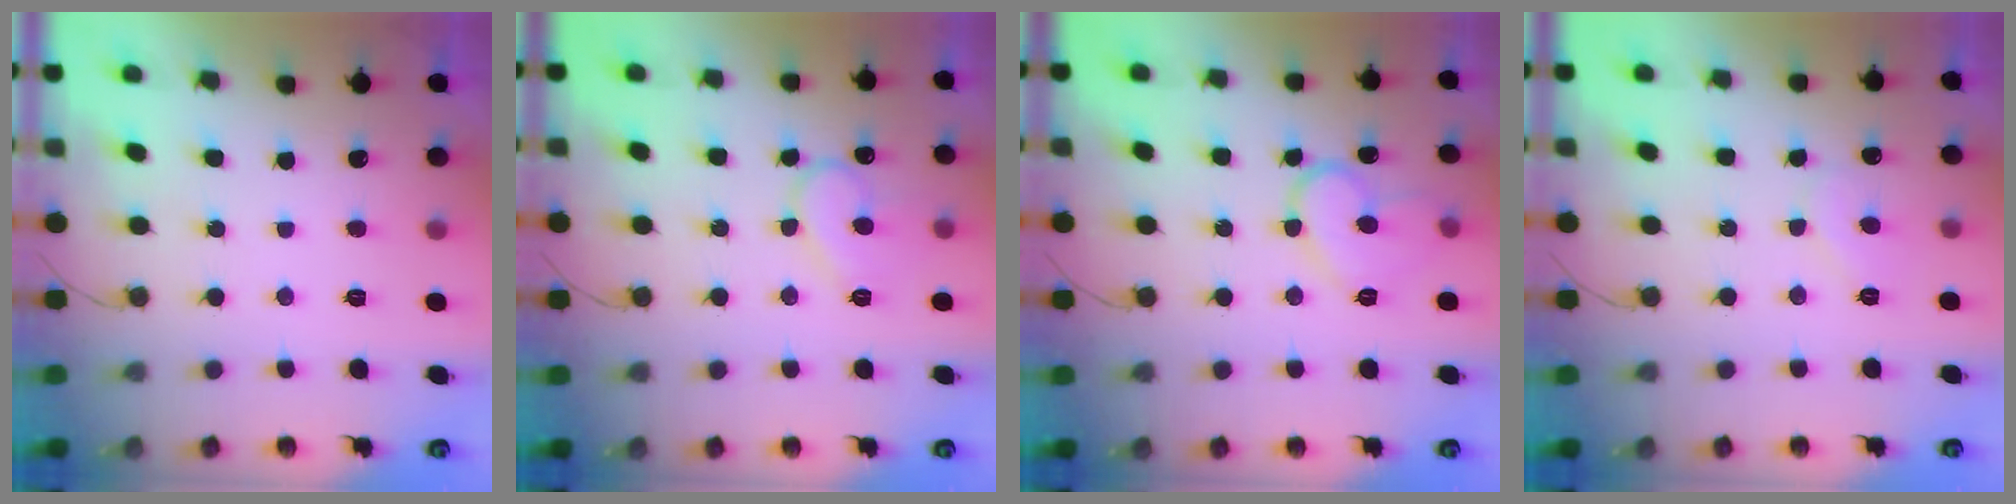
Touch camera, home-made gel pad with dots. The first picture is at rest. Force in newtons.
{"total": 10.2, "press": 10.1, "slide": 0.9}
{"total": 12.4, "press": 12.4, "slide": 0.3}
{"total": 5.9, "press": 5.9, "slide": 0.6}